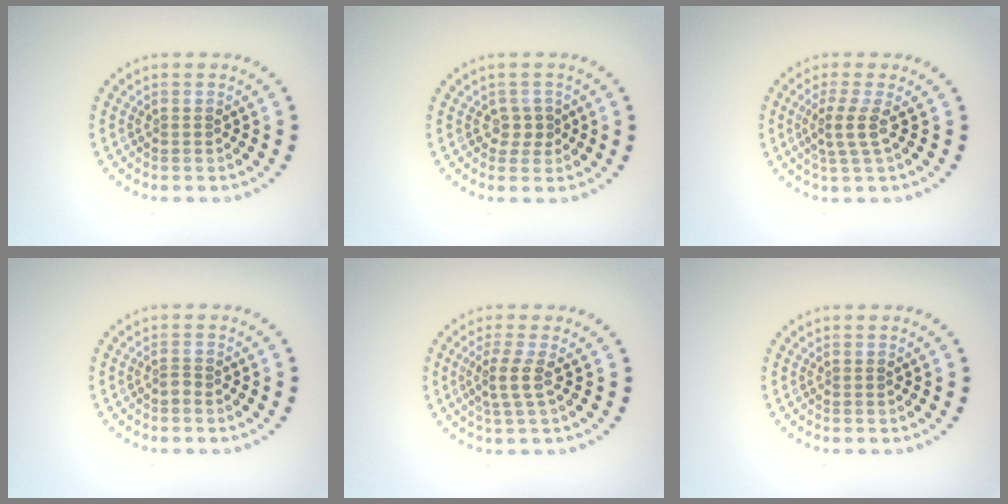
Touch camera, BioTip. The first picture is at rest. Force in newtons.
{"total": 1.5, "press": 1.2, "slide": 0.9}
{"total": 2.1, "press": 1.6, "slide": 1.5}
{"total": 0.9, "press": 0.5, "slide": 0.7}
{"total": 2.1, "press": 1.6, "slide": 1.4}
{"total": 0.0}